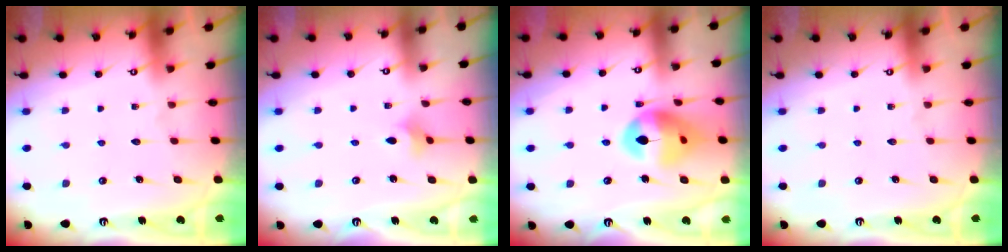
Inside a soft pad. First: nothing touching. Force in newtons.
{"total": 2.6, "press": 2.6, "slide": 0.6}
{"total": 14.6, "press": 14.4, "slide": 2.1}
{"total": 0.0}